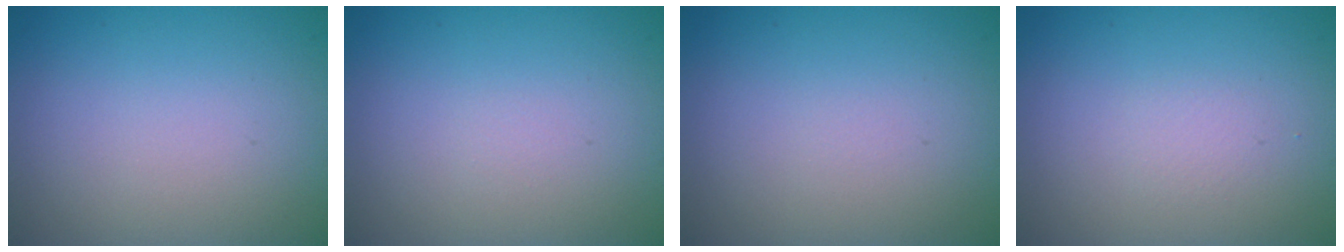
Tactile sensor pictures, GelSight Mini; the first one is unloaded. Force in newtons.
{"total": 0.0}
{"total": 0.0}
{"total": 0.7, "press": 0.7, "slide": 0.0}